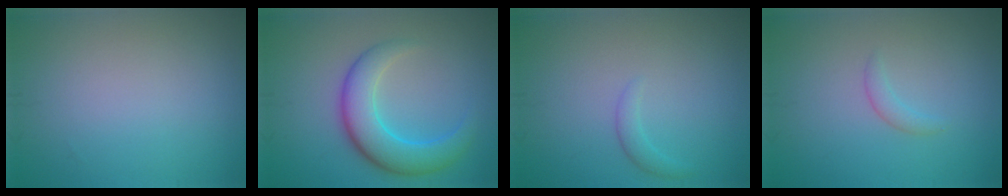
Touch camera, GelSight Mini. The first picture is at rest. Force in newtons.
{"total": 5.7, "press": 5.7, "slide": 0.2}
{"total": 1.1, "press": 1.1, "slide": 0.1}
{"total": 1.1, "press": 1.1, "slide": 0.1}